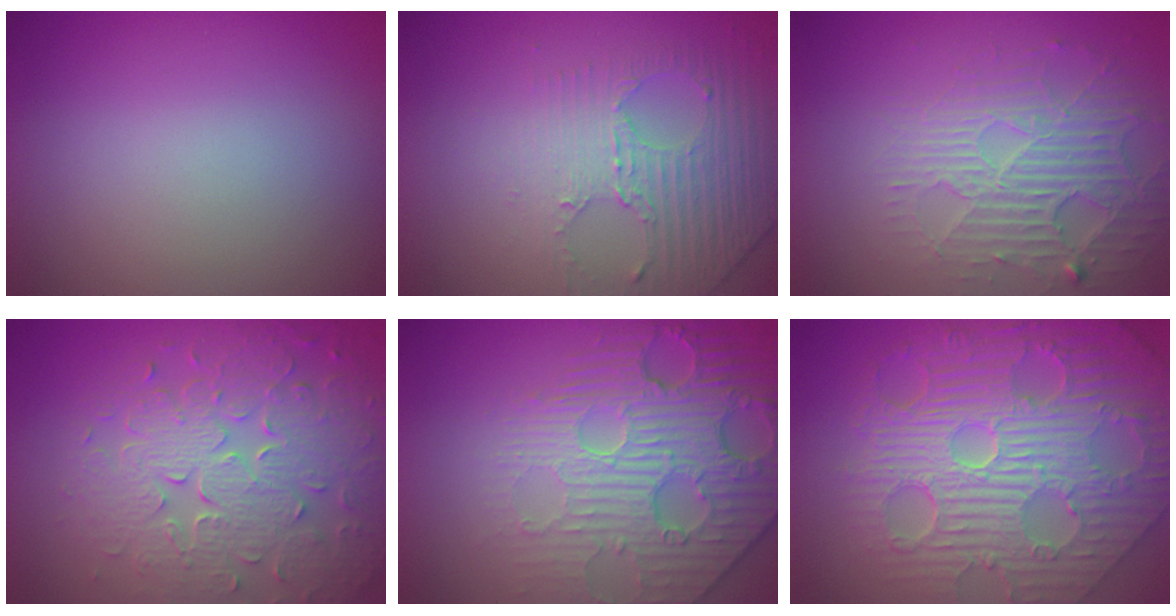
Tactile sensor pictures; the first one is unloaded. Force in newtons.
{"total": 4.5, "press": 3.0, "slide": 3.4}
{"total": 4.0, "press": 3.6, "slide": 1.7}
{"total": 8.1, "press": 5.9, "slide": 5.6}
{"total": 6.2, "press": 5.3, "slide": 3.4}
{"total": 12.0, "press": 8.0, "slide": 8.9}